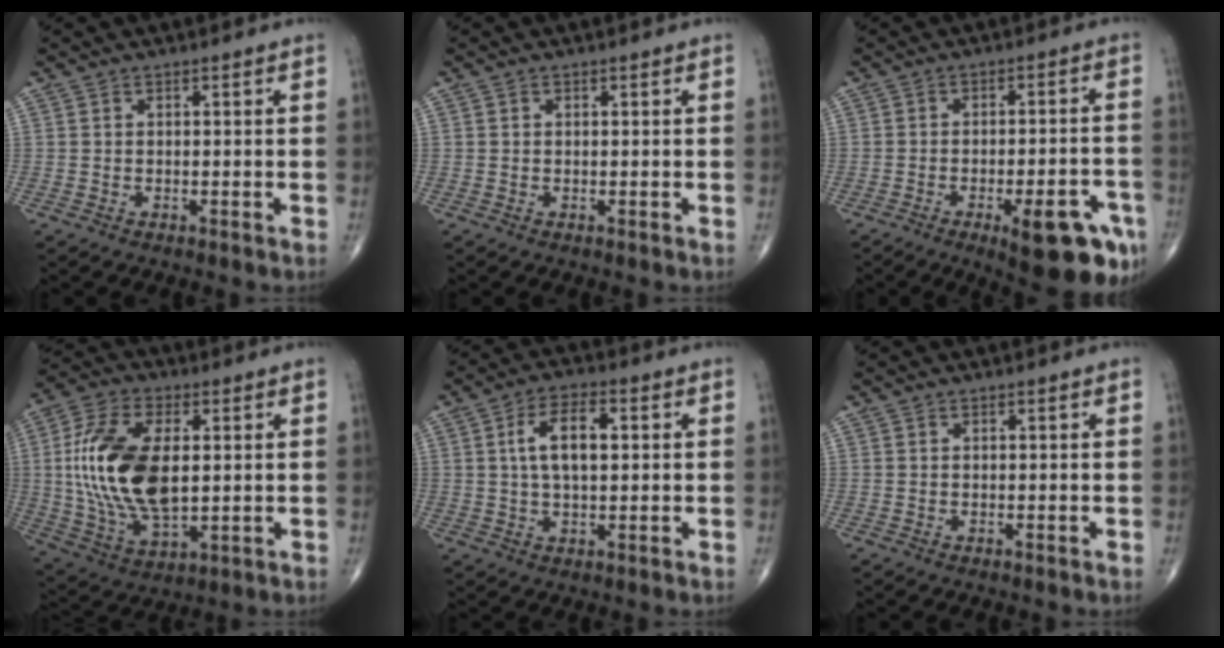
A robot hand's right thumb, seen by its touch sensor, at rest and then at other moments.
{"total": 0.0}
{"total": 14.5, "force": [-6.9, 4.4, 11.9], "torque": [-0.114, 0.026, -0.080]}
{"total": 19.4, "force": [1.8, 10.3, 16.4], "torque": [-0.325, -0.007, 0.036]}
{"total": 8.4, "force": [1.5, 4.1, 7.2], "torque": [-0.124, 0.012, 0.023]}
{"total": 0.0}